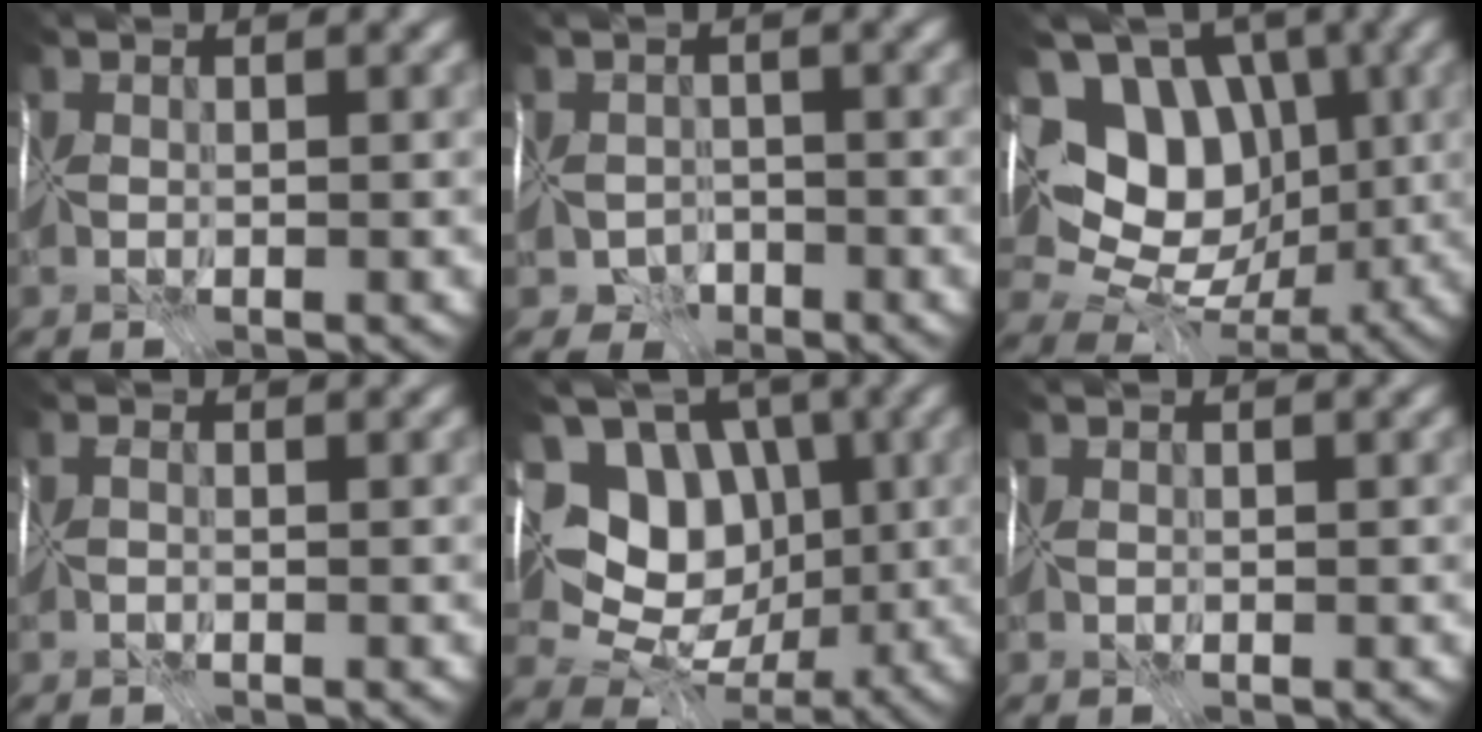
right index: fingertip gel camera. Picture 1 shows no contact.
{"total": 5.6, "force": [-3.2, 4.3, 1.6], "torque": [-0.011, -0.022, -0.069]}
{"total": 9.6, "force": [2.2, 7.3, 5.8], "torque": [-0.089, 0.015, 0.039]}
{"total": 1.9, "force": [-0.8, 1.1, 1.2], "torque": [-0.022, -0.001, -0.011]}
{"total": 7.1, "force": [1.3, 5.8, 3.9], "torque": [-0.043, -0.005, 0.017]}
{"total": 0.6, "force": [-0.3, 0.4, 0.2], "torque": [-0.005, -0.007, -0.004]}